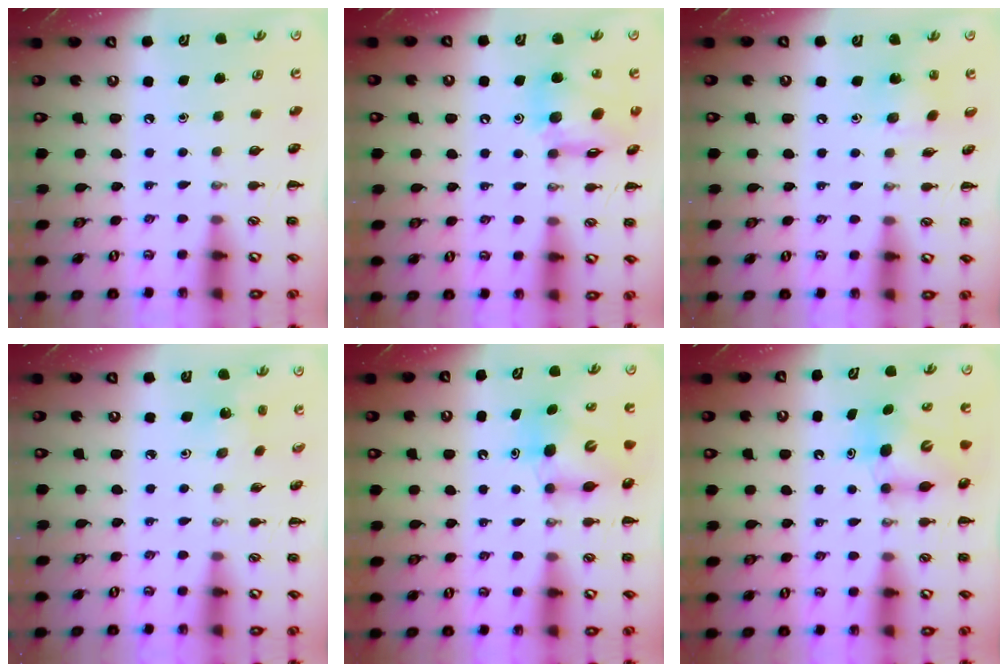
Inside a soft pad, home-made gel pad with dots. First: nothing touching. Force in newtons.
{"total": 13.5, "press": 13.1, "slide": 3.4}
{"total": 2.9, "press": 2.8, "slide": 0.5}
{"total": 1.4, "press": 1.2, "slide": 0.6}
{"total": 7.3, "press": 7.2, "slide": 1.4}
{"total": 7.3, "press": 7.2, "slide": 1.4}